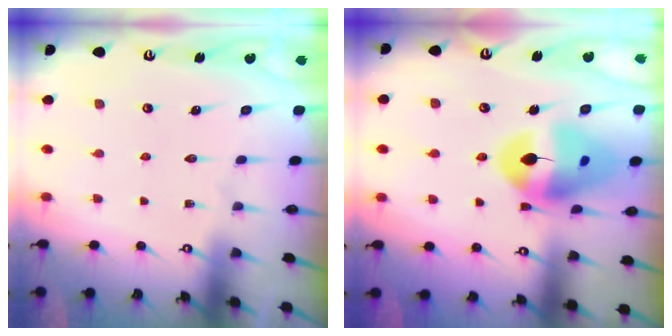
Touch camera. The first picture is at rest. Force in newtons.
{"total": 16.8, "press": 16.7, "slide": 2.3}